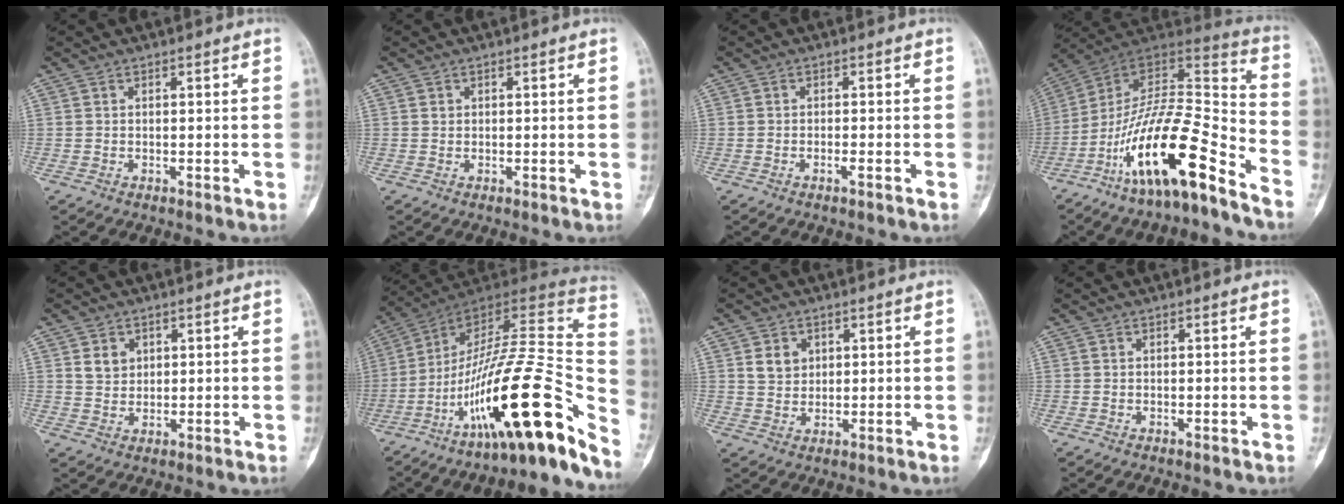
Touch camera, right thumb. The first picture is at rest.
{"total": 0.6, "force": [0.2, 0.5, 0.2], "torque": [0.001, 0.002, 0.004]}
{"total": 1.1, "force": [-0.7, 0.1, 0.9], "torque": [-0.021, 0.003, -0.012]}
{"total": 20.5, "force": [-12.7, 4.6, 15.5], "torque": [-0.283, 0.089, -0.220]}
{"total": 3.7, "force": [1.4, 3.0, 1.6], "torque": [-0.010, -0.009, 0.028]}
{"total": 31.0, "force": [-15.2, 6.6, 26.2], "torque": [-0.355, 0.074, -0.242]}
{"total": 4.3, "force": [1.5, 3.5, 1.9], "torque": [-0.013, -0.008, 0.030]}
{"total": 0.0}